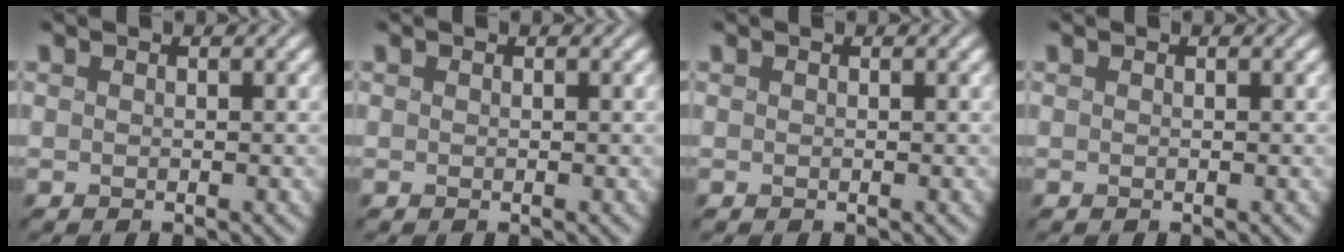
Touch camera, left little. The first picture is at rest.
{"total": 0.0}
{"total": 0.0}
{"total": 0.0}